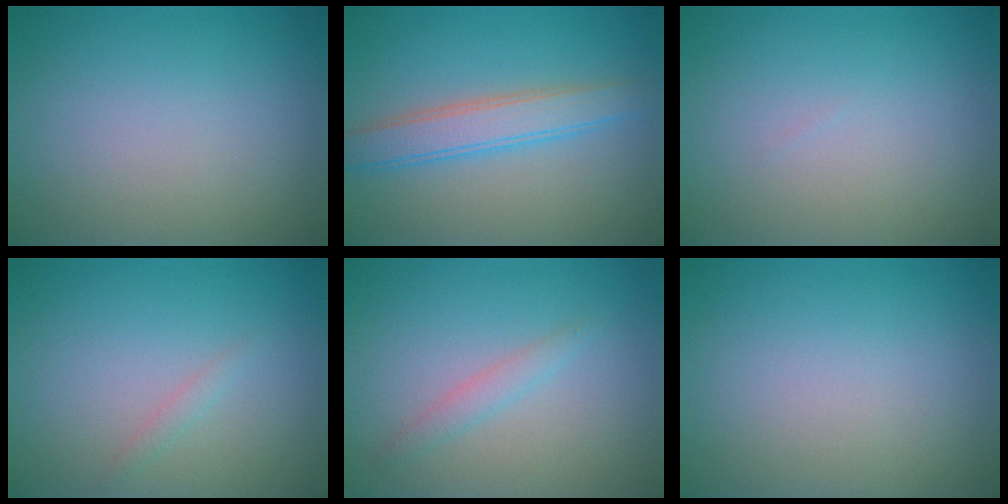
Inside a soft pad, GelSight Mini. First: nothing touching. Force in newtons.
{"total": 3.7, "press": 3.7, "slide": 0.1}
{"total": 0.0}
{"total": 0.7, "press": 0.7, "slide": 0.0}
{"total": 1.4, "press": 1.4, "slide": 0.1}
{"total": 0.0}